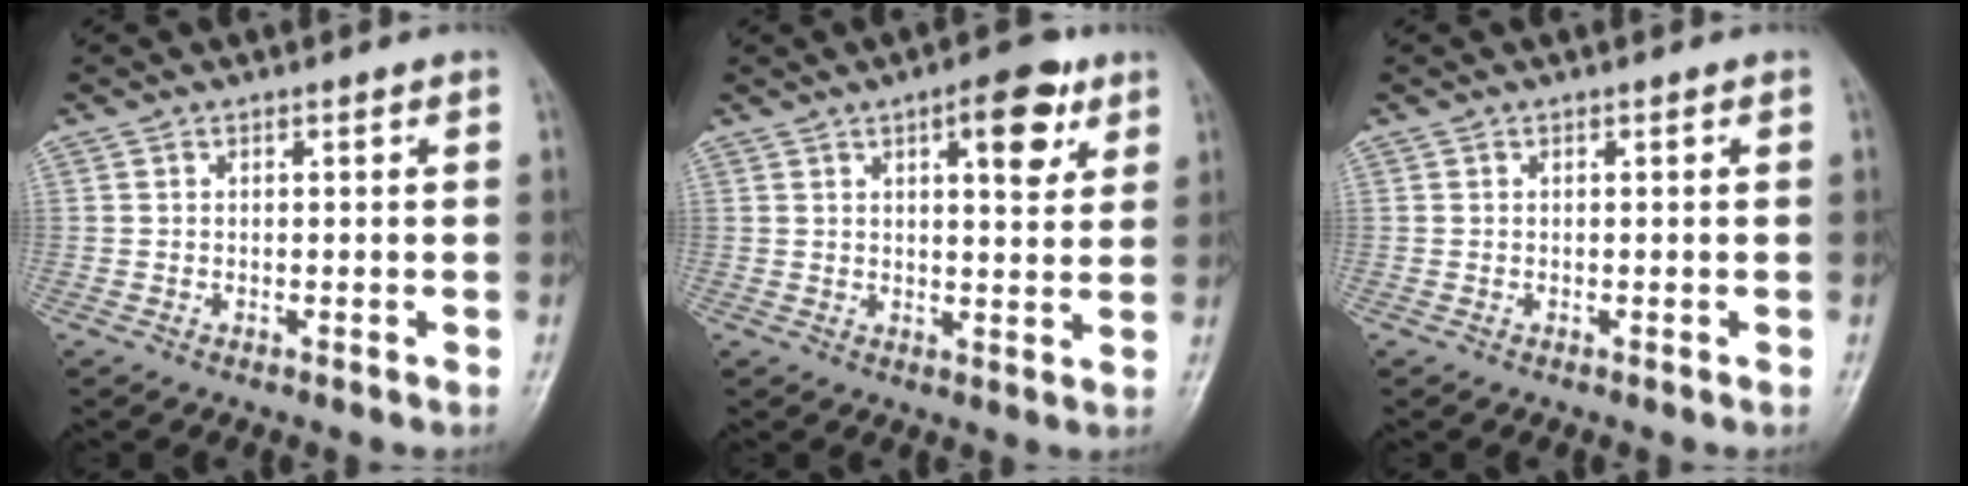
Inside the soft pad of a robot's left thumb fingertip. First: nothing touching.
{"total": 8.7, "force": [4.2, 3.4, 6.8], "torque": [-0.070, -0.015, 0.052]}
{"total": 0.0}